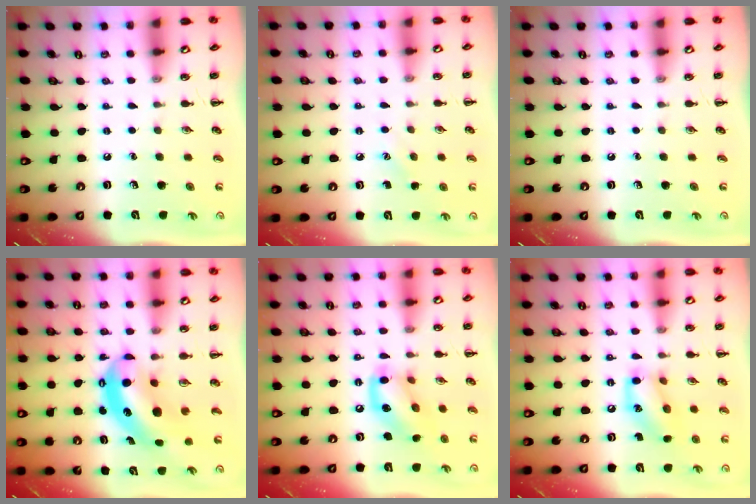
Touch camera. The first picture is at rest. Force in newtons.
{"total": 4.9, "press": 4.7, "slide": 1.3}
{"total": 0.0}
{"total": 6.6, "press": 6.5, "slide": 1.4}
{"total": 13.9, "press": 13.8, "slide": 1.1}
{"total": 12.8, "press": 12.5, "slide": 2.5}